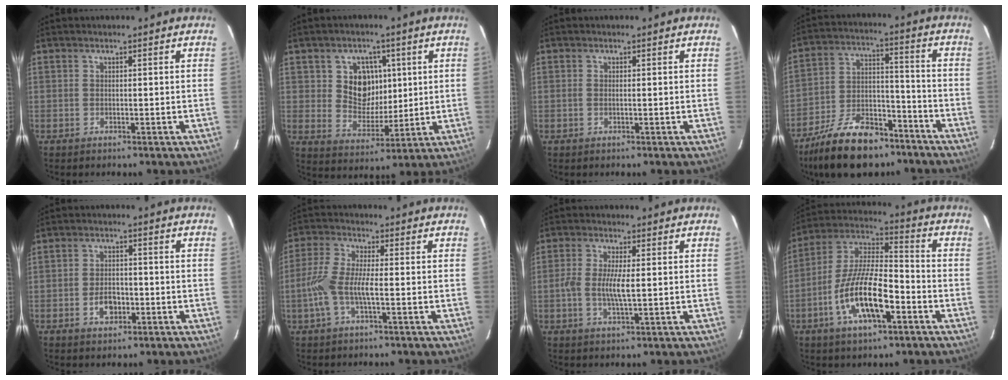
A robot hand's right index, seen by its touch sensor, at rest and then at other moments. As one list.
[{"total": 8.8, "force": [2.5, 7.6, 3.8], "torque": [-0.070, 0.003, 0.052]}, {"total": 0.5, "force": [-0.1, -0.1, 0.5], "torque": [-0.011, 0.001, -0.003]}, {"total": 18.6, "force": [-13.5, 8.6, 9.4], "torque": [-0.193, 0.007, -0.216]}, {"total": 4.9, "force": [-1.8, 3.1, 3.2], "torque": [-0.062, 0.005, -0.025]}, {"total": 7.7, "force": [-1.7, 2.0, 7.3], "torque": [-0.165, 0.003, -0.035]}, {"total": 5.4, "force": [-0.4, 1.2, 5.2], "torque": [-0.106, -0.002, -0.010]}, {"total": 15.6, "force": [-6.2, 5.3, 13.3], "torque": [-0.269, -0.008, -0.115]}]